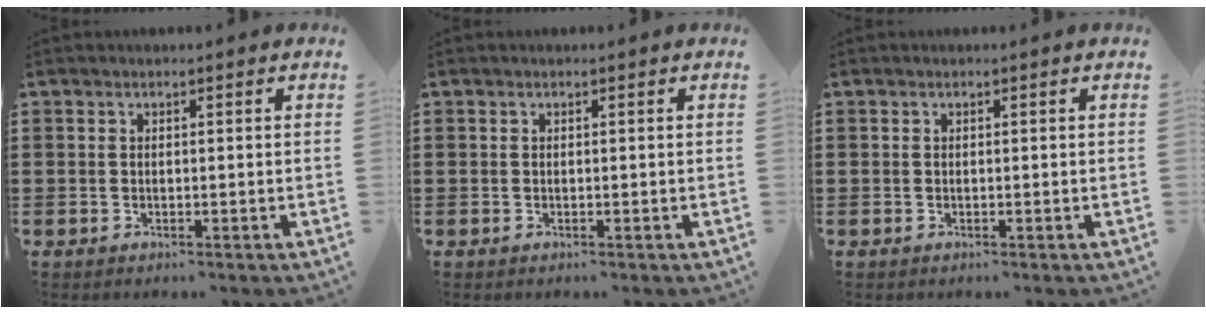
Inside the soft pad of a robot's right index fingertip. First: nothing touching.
{"total": 0.0}
{"total": 0.0}